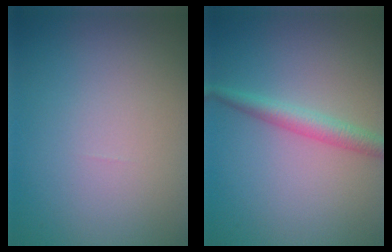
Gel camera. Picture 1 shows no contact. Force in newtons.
{"total": 2.4, "press": 2.4, "slide": 0.0}